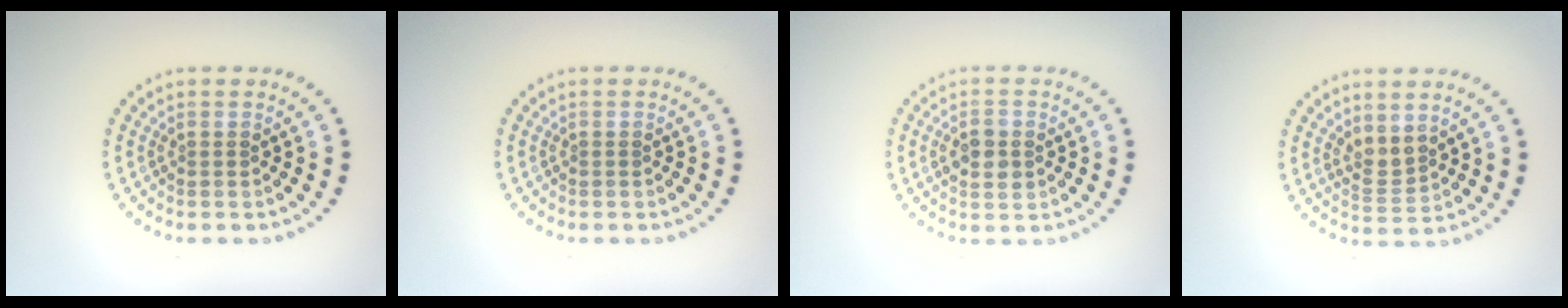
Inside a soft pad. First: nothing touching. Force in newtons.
{"total": 0.0}
{"total": 2.6, "press": 2.6, "slide": 0.0}
{"total": 1.9, "press": 1.6, "slide": 1.1}